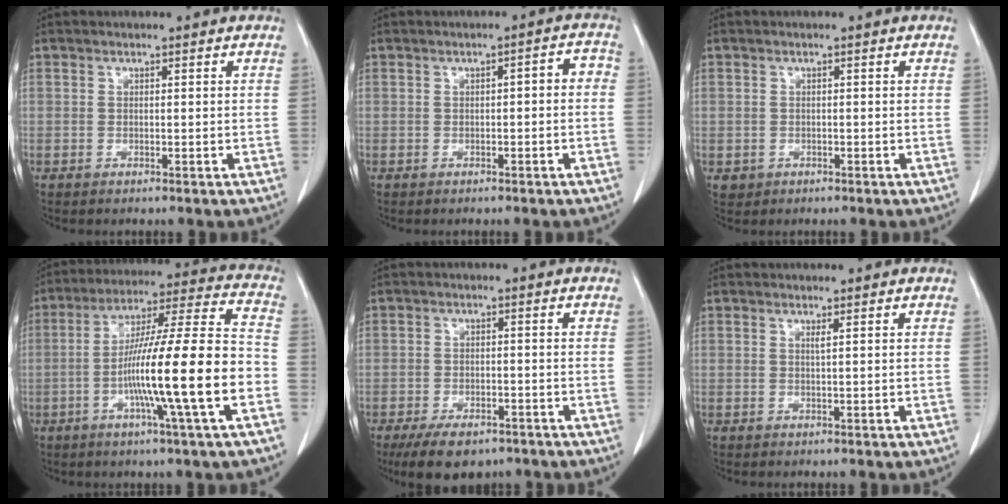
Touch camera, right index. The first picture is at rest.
{"total": 2.6, "force": [-0.4, 0.9, 2.4], "torque": [-0.029, 0.017, -0.007]}
{"total": 1.4, "force": [-0.3, 1.4, 0.1], "torque": [0.000, 0.005, 0.001]}
{"total": 18.5, "force": [-5.2, -0.6, 17.8], "torque": [-0.297, 0.001, -0.092]}
{"total": 7.6, "force": [-5.5, 3.6, 3.8], "torque": [-0.060, -0.002, -0.086]}
{"total": 0.5, "force": [0.3, -0.1, 0.4], "torque": [-0.015, -0.003, 0.008]}